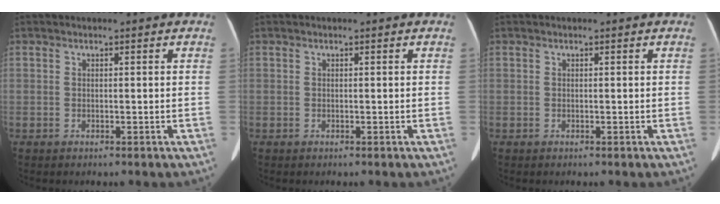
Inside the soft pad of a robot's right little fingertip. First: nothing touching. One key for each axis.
{"total": 0.0}
{"total": 0.0}